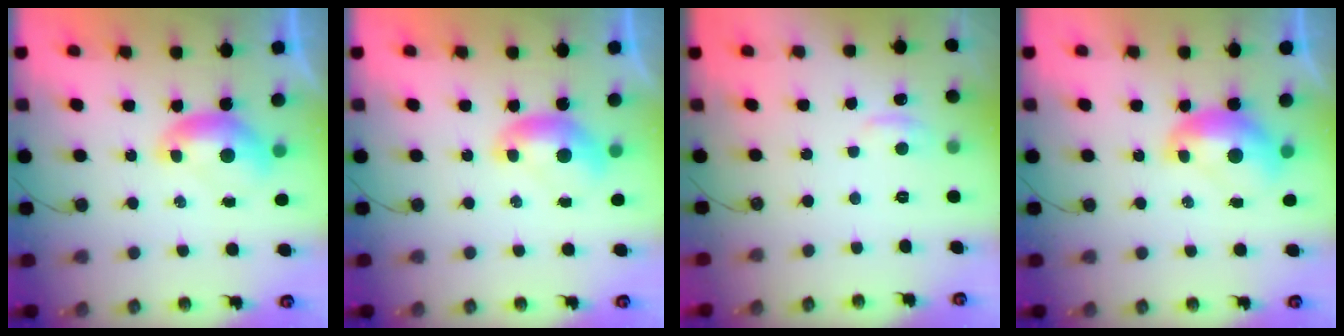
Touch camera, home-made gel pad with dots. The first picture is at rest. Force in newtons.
{"total": 0.0}
{"total": 0.9, "press": 0.0, "slide": 0.9}
{"total": 2.1, "press": 2.0, "slide": 0.3}